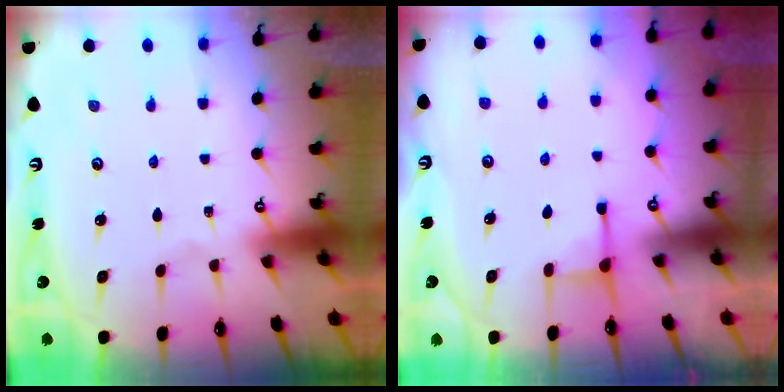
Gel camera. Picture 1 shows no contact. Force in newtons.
{"total": 2.5, "press": 2.5, "slide": 0.5}